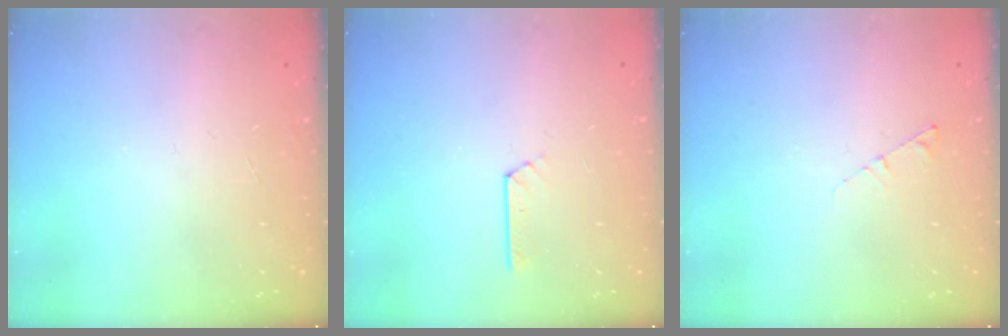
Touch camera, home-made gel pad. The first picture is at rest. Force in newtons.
{"total": 2.2, "press": 2.2, "slide": 0.3}
{"total": 2.7, "press": 2.6, "slide": 0.3}